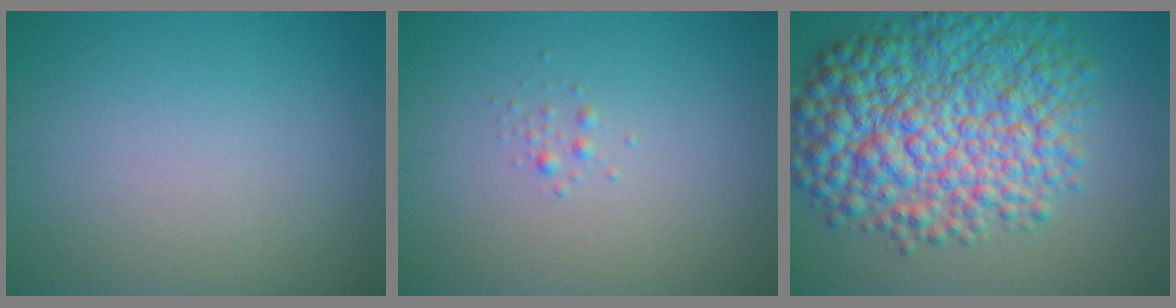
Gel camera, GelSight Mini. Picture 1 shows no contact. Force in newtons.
{"total": 0.7, "press": 0.7, "slide": 0.0}
{"total": 11.8, "press": 11.8, "slide": 0.2}